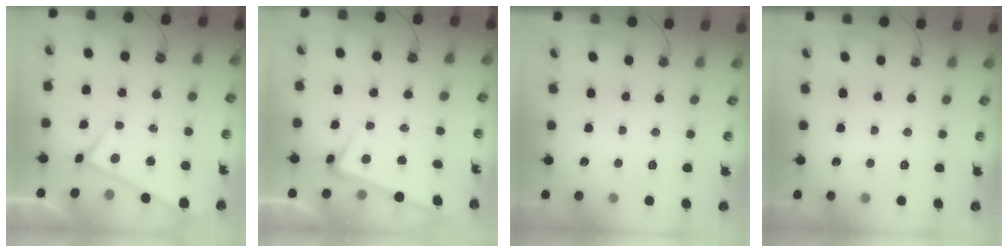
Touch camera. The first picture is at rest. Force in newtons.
{"total": 2.3, "press": 2.2, "slide": 0.7}
{"total": 0.0}
{"total": 0.0}